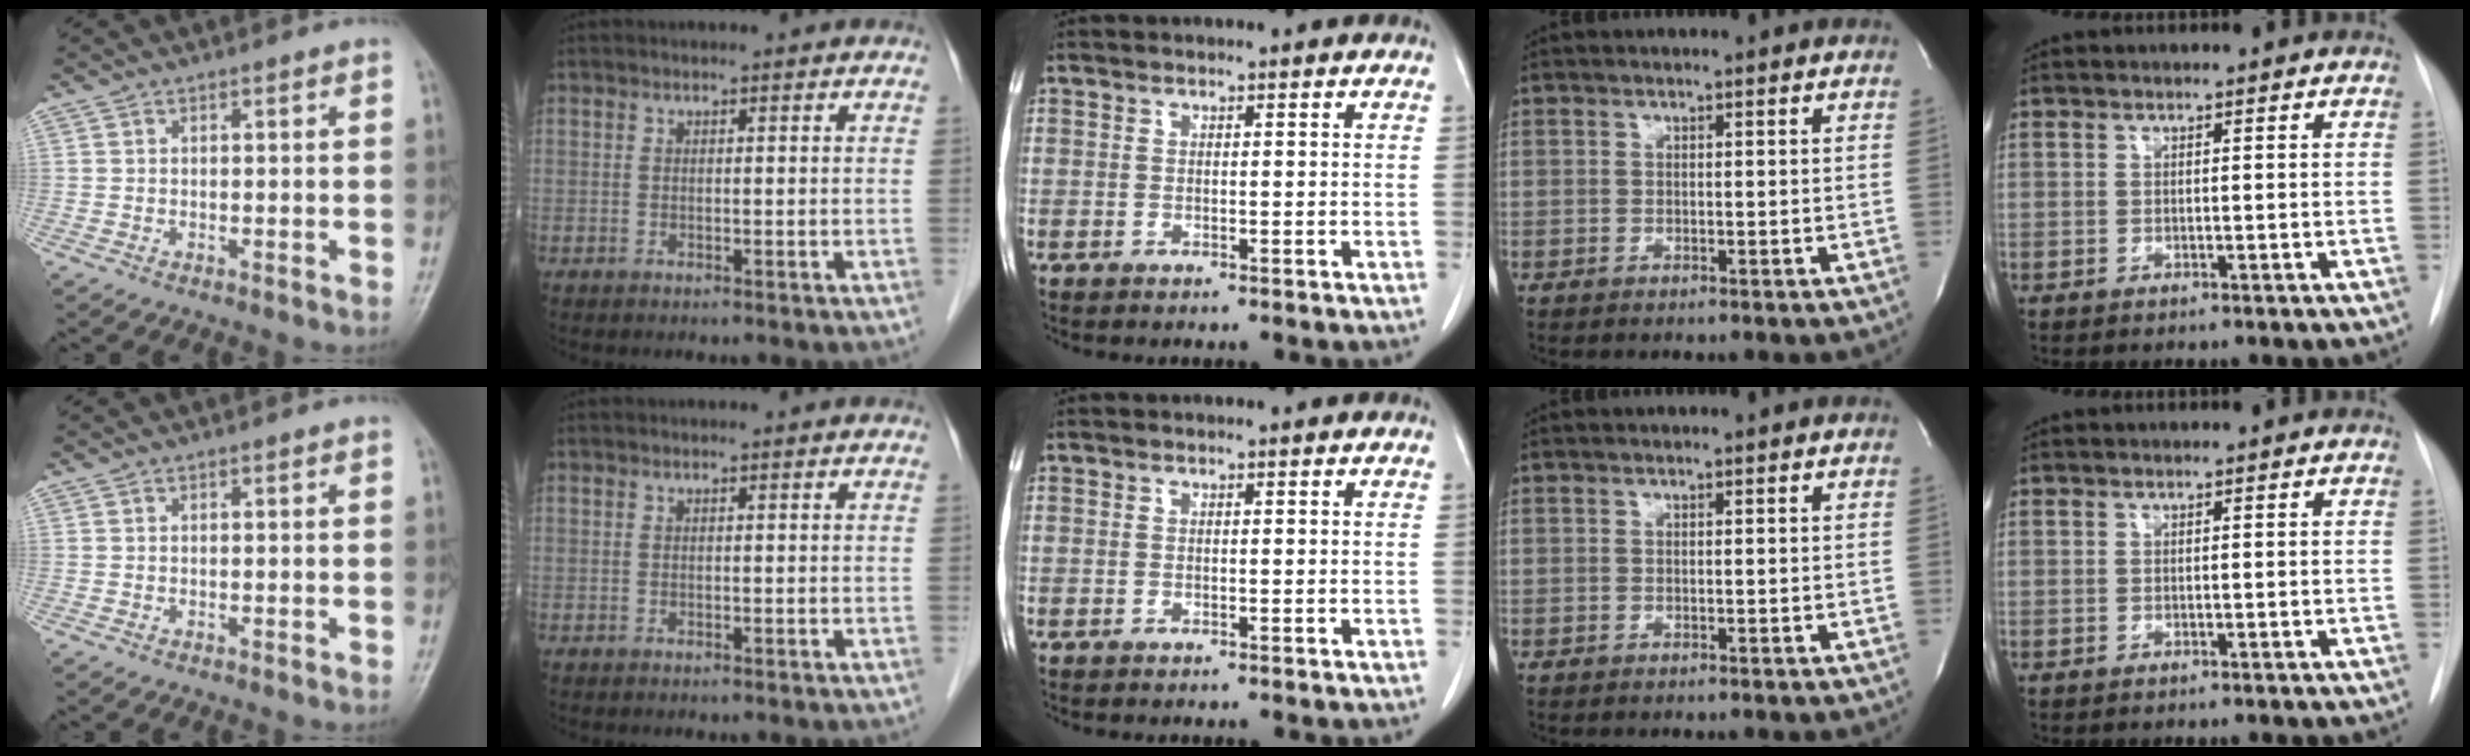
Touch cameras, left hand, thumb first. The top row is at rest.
{}